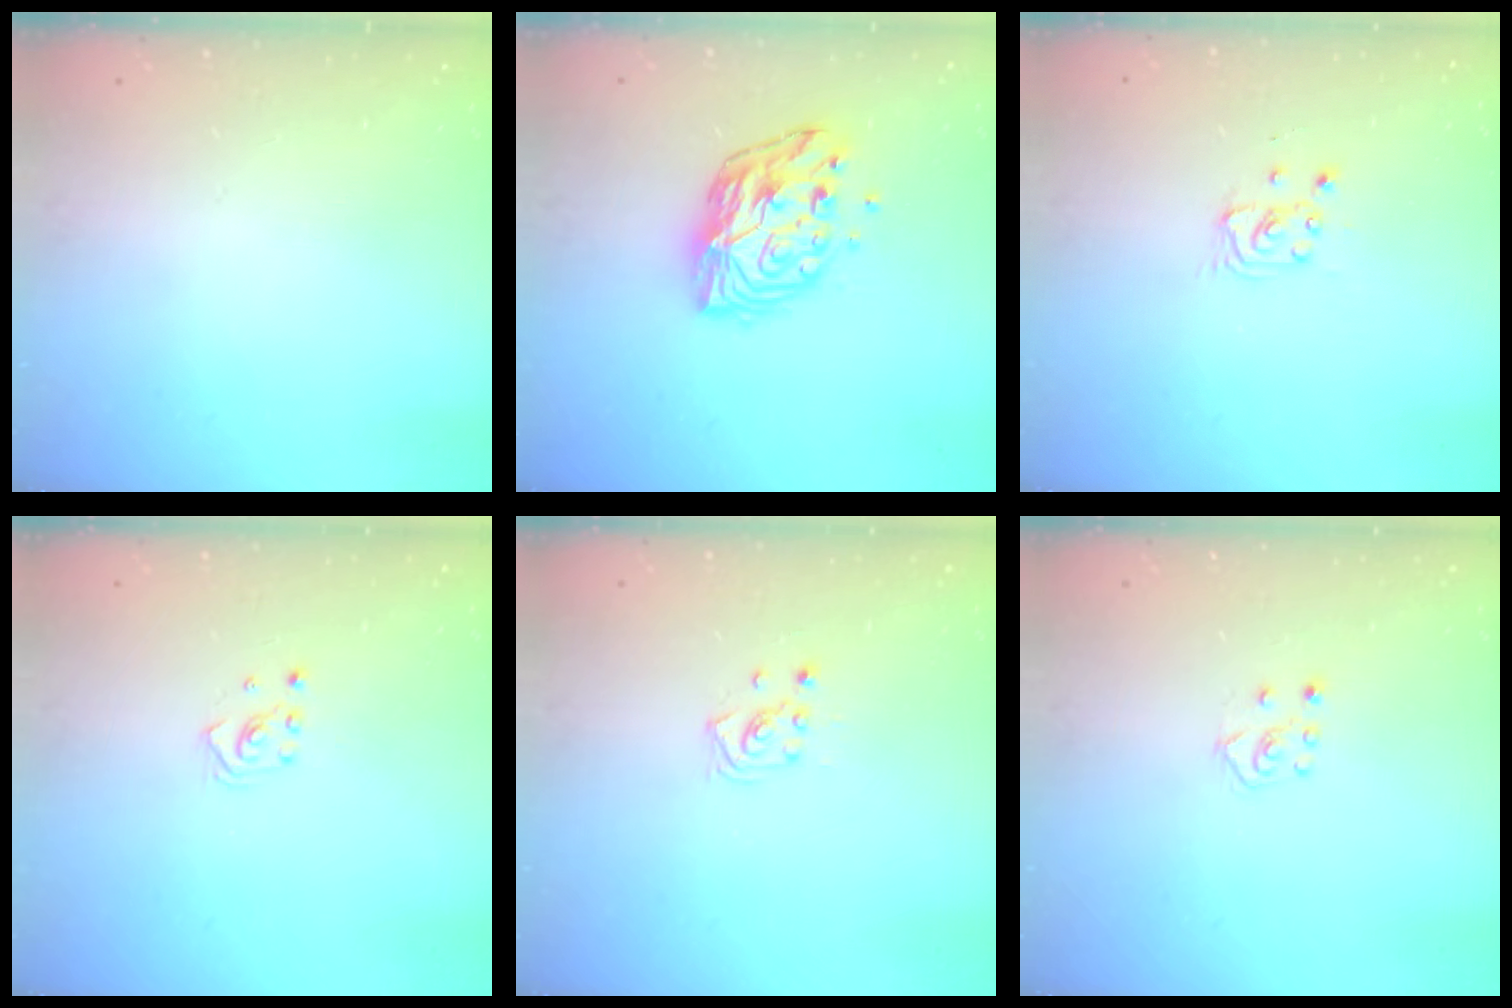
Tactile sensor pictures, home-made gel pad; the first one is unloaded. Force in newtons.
{"total": 12.6, "press": 12.5, "slide": 1.1}
{"total": 3.5, "press": 3.4, "slide": 0.4}
{"total": 2.2, "press": 2.2, "slide": 0.2}
{"total": 2.0, "press": 1.9, "slide": 0.8}
{"total": 4.1, "press": 4.0, "slide": 0.6}